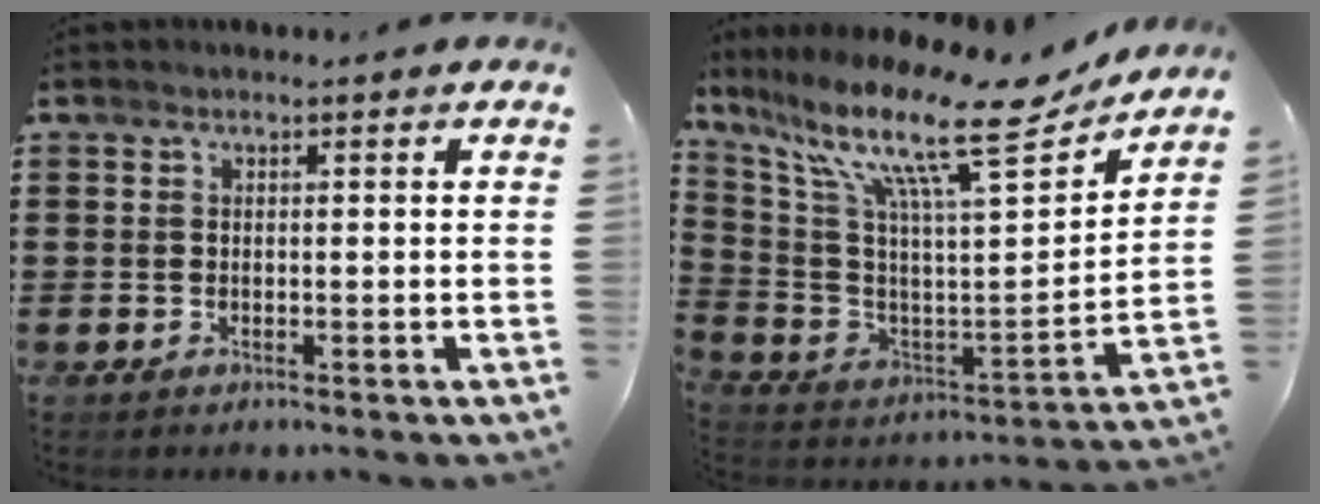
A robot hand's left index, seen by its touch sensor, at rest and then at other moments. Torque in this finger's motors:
{"motor_torque": [1.14, -0.99, 1.05, 0.21]}